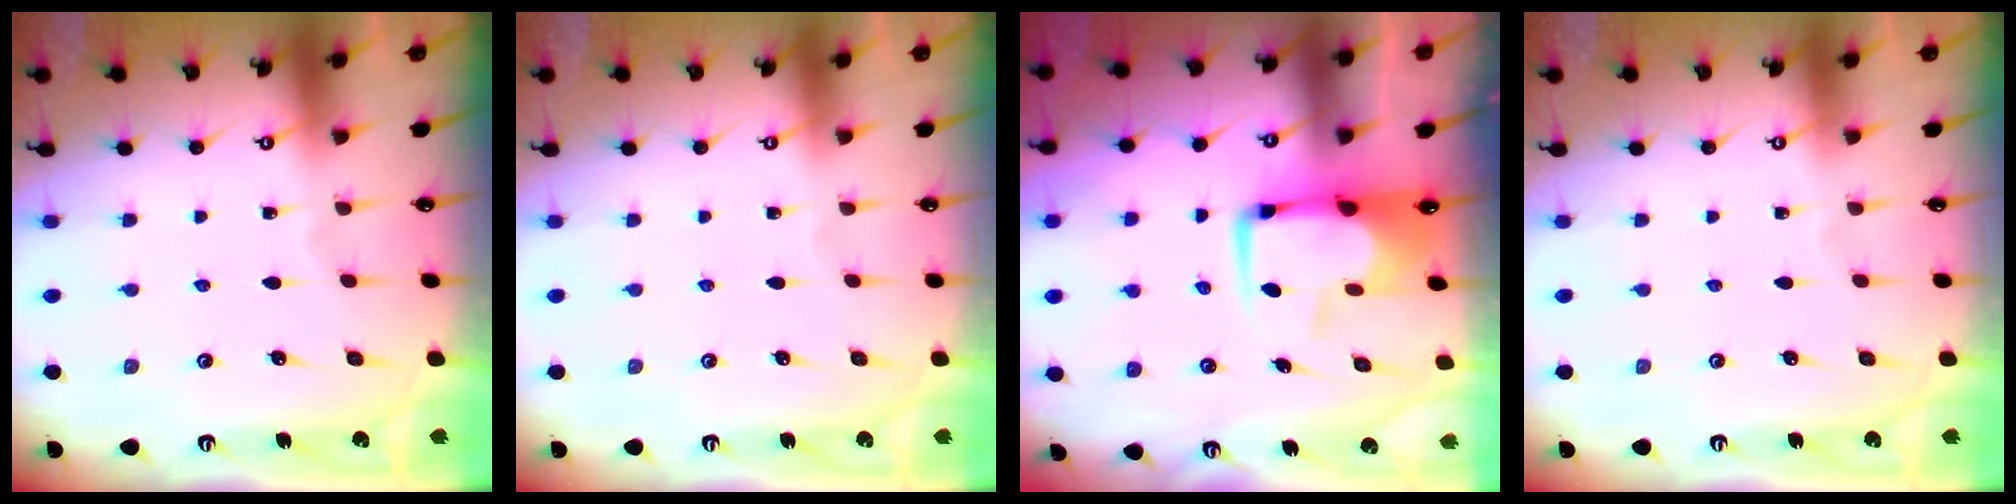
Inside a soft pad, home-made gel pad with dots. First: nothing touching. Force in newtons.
{"total": 0.0}
{"total": 7.9, "press": 7.8, "slide": 1.4}
{"total": 0.0}